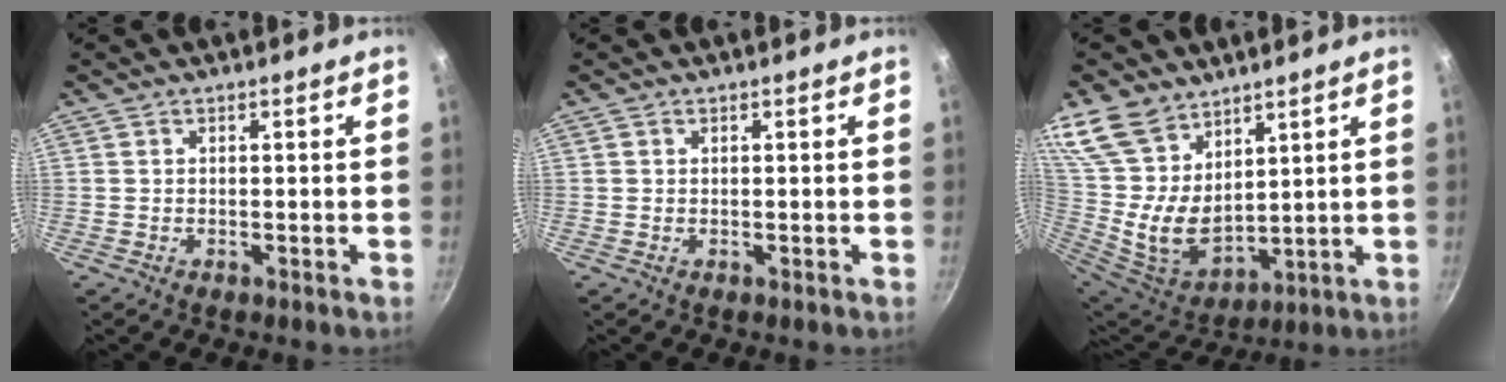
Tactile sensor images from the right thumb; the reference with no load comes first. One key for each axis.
{"total": 0.0}
{"total": 18.2, "fx": 11.2, "fy": 11.0, "fz": 9.2, "tx": -0.189, "ty": -0.051, "tz": 0.240}